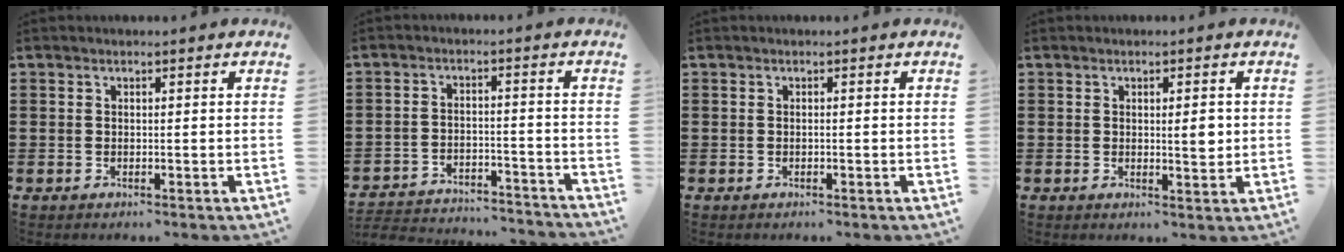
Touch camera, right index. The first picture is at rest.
{"total": 3.8, "force": [-3.8, 0.3, 0.4], "torque": [-0.013, 0.002, -0.080]}
{"total": 0.0}
{"total": 2.9, "force": [0.5, 0.8, 2.7], "torque": [-0.036, -0.002, 0.002]}